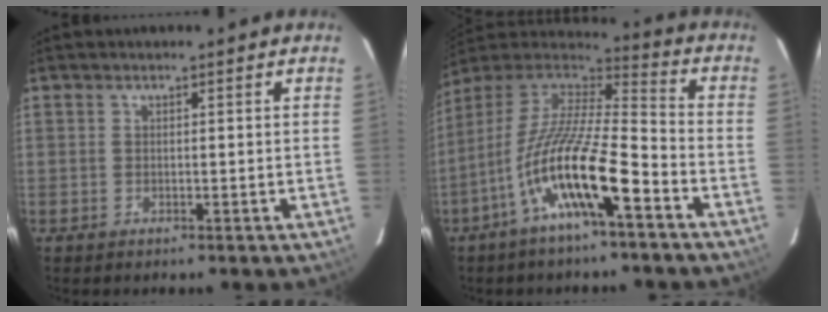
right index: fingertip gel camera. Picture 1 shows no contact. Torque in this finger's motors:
{"motor_torque": [1.44, -0.70, 1.05, 0.21]}